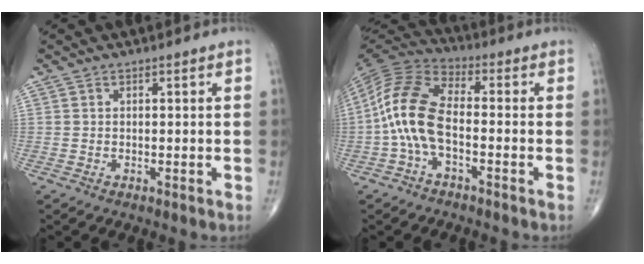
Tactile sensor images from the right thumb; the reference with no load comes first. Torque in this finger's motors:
{"motor_torque": [0.09, 1.07, 1.03, 0.42, 0.20]}